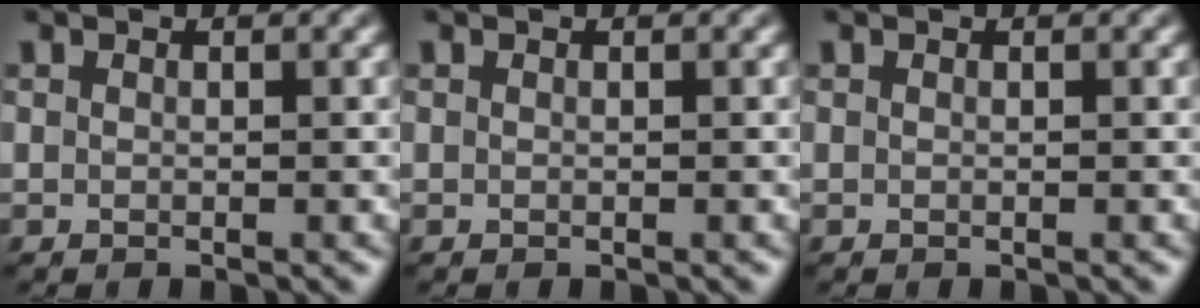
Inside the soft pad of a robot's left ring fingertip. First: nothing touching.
{"total": 0.0}
{"total": 0.0}